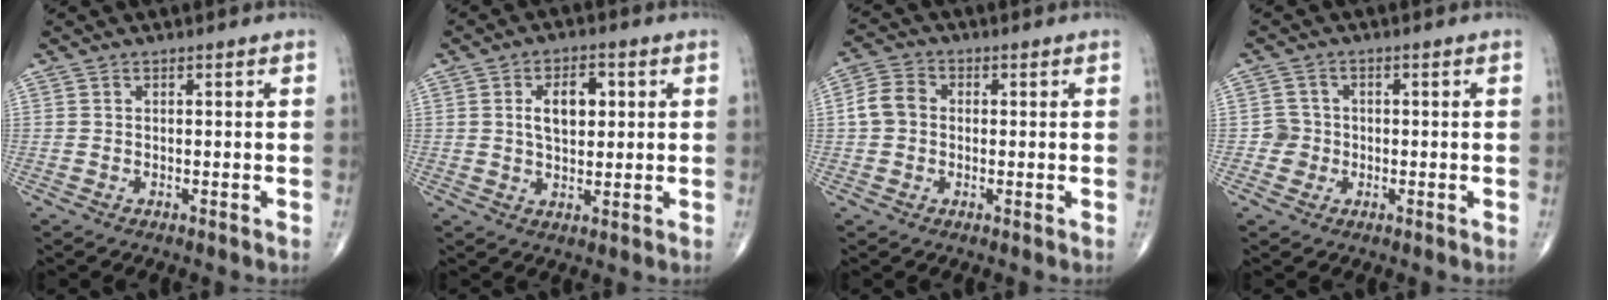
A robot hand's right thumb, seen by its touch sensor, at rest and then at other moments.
{"total": 7.2, "force": [1.6, 4.1, 5.7], "torque": [-0.079, 0.000, 0.026]}
{"total": 5.4, "force": [0.0, 4.4, 3.0], "torque": [-0.053, 0.015, -0.008]}
{"total": 3.0, "force": [-0.6, 2.9, 0.2], "torque": [0.019, 0.010, -0.015]}